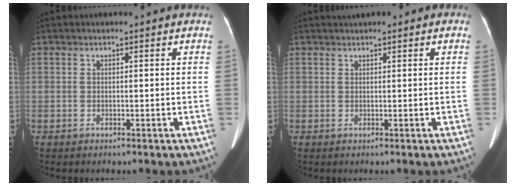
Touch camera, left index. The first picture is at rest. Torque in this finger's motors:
{"motor_torque": [0.48, -0.47, 0.18, 0.05]}